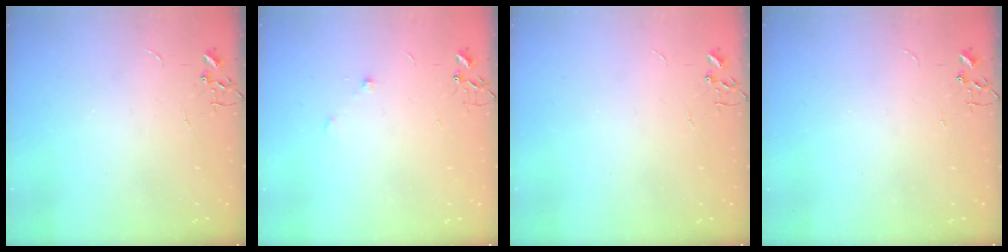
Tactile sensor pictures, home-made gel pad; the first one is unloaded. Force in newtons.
{"total": 5.0, "press": 4.9, "slide": 1.3}
{"total": 0.0}
{"total": 0.0}